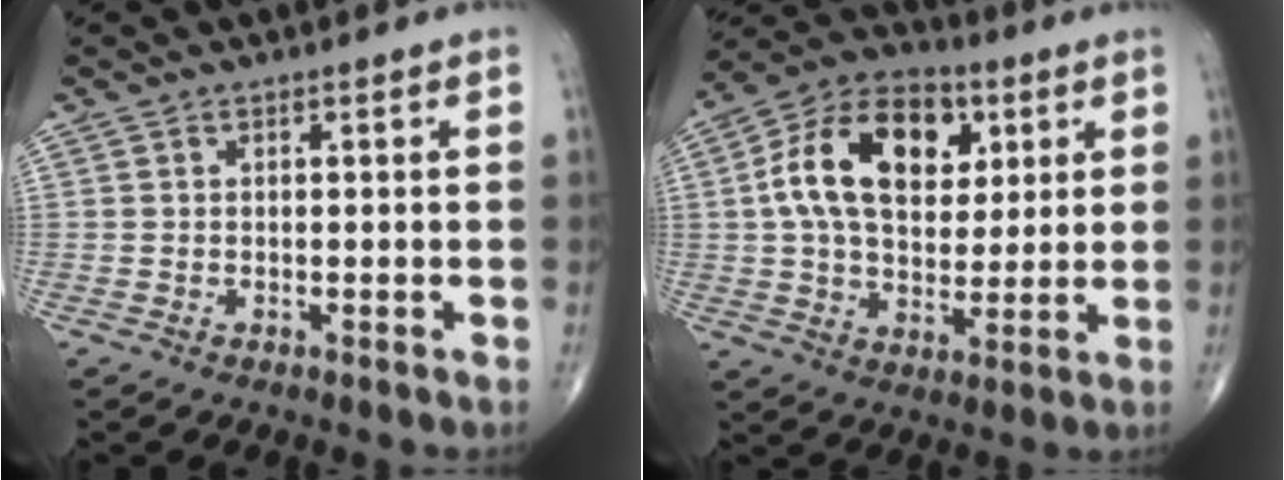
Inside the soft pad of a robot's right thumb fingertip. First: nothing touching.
{"total": 18.6, "force": [4.8, 11.9, 13.4], "torque": [-0.204, 0.005, 0.076]}